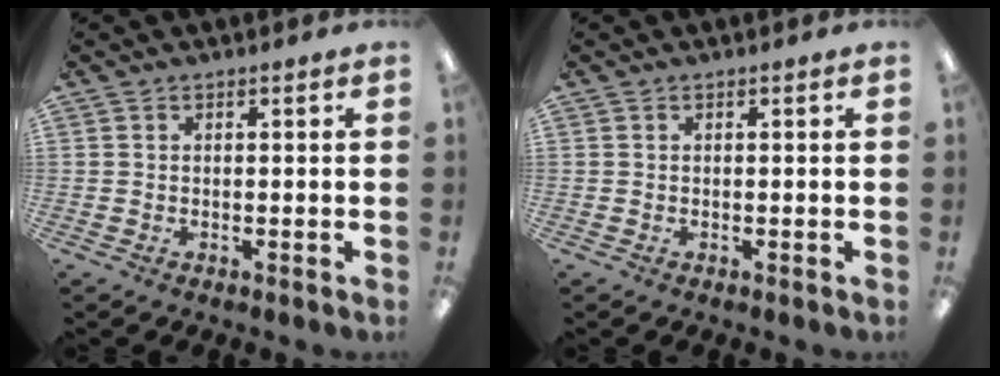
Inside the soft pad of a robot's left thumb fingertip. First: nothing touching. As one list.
[{"total": 0.0}]